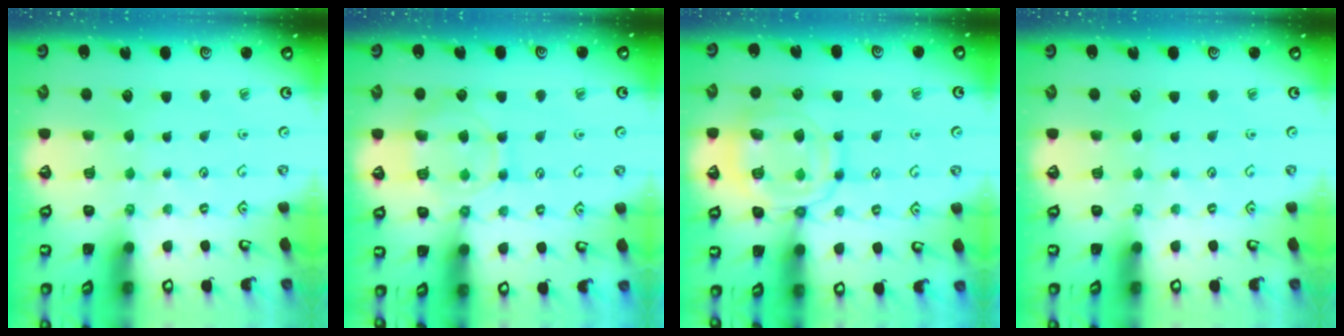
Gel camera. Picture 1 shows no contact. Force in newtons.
{"total": 10.5, "press": 10.5, "slide": 0.9}
{"total": 13.4, "press": 13.3, "slide": 1.0}
{"total": 0.0}